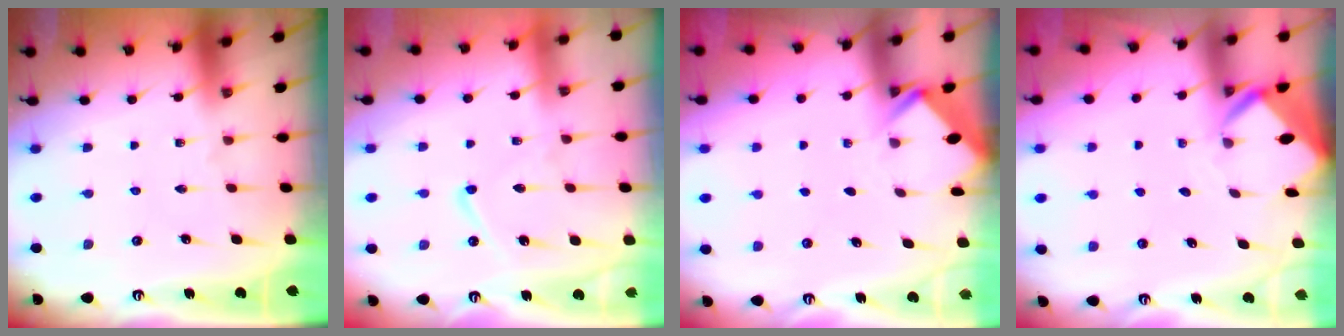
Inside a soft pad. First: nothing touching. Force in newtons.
{"total": 10.6, "press": 10.5, "slide": 1.1}
{"total": 4.4, "press": 4.3, "slide": 0.5}
{"total": 2.8, "press": 2.8, "slide": 0.1}